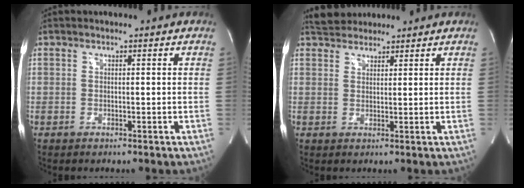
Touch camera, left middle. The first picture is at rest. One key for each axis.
{"total": 4.5, "fx": 4.1, "fy": 1.7, "fz": 0.8, "tx": -0.018, "ty": 0.028, "tz": 0.074}